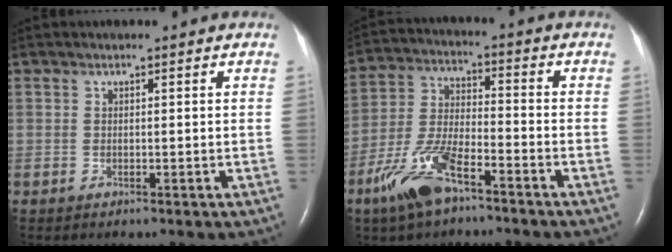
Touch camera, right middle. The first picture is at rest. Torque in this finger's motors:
{"motor_torque": [1.23, -0.91, 0.22, 0.20]}